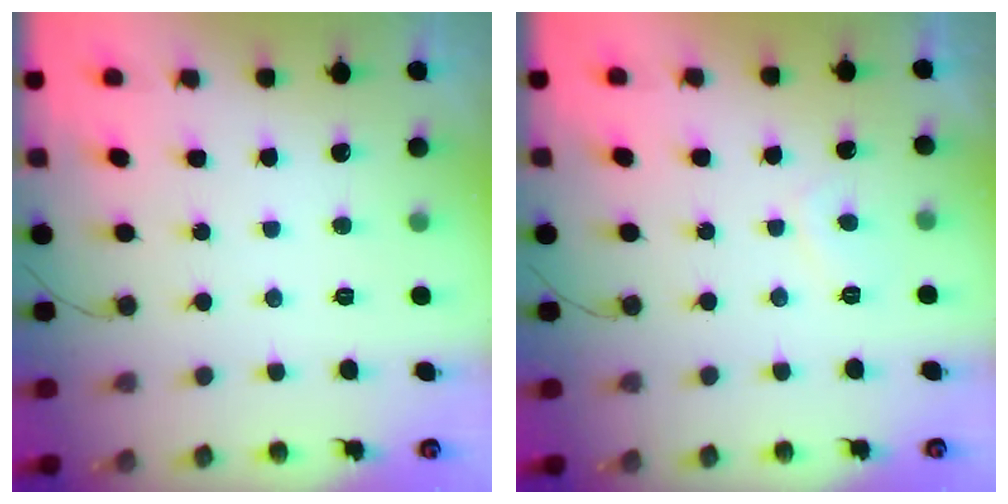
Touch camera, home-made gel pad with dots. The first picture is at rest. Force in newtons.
{"total": 2.0, "press": 1.9, "slide": 0.5}